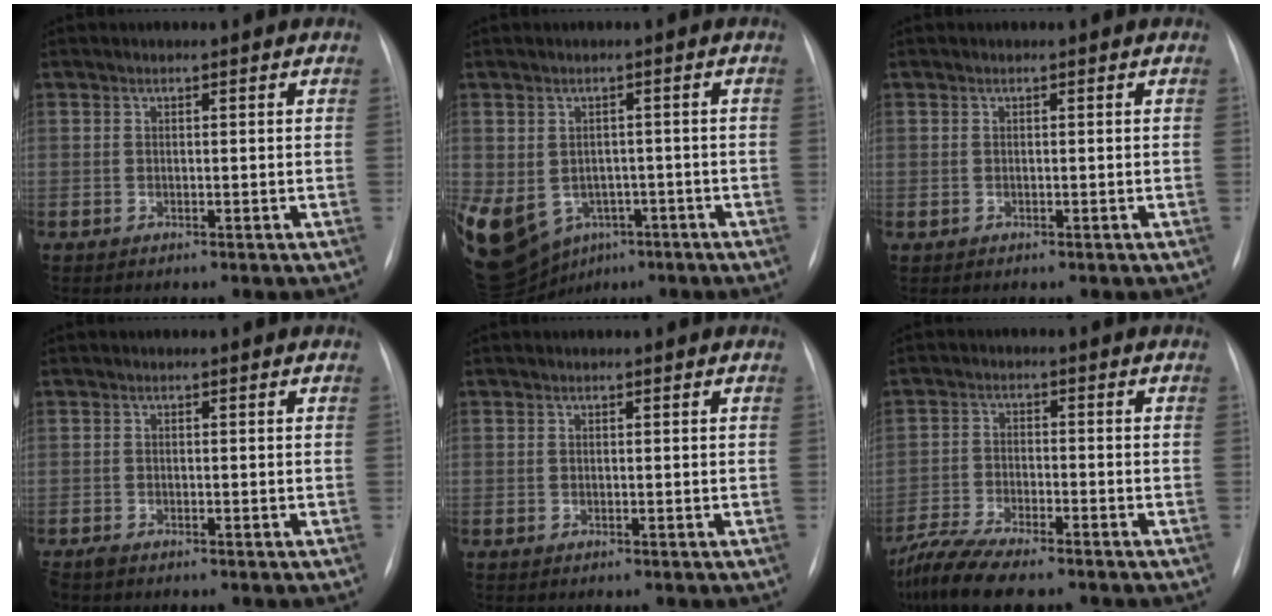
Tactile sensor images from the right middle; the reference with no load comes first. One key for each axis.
{"total": 24.3, "fx": -10.3, "fy": 18.8, "fz": 11.5, "tx": -0.360, "ty": -0.017, "tz": -0.139}
{"total": 0.0}
{"total": 1.4, "fx": -1.2, "fy": 0.4, "fz": 0.7, "tx": -0.016, "ty": -0.005, "tz": -0.019}
{"total": 0.0}
{"total": 9.3, "fx": -7.7, "fy": 1.4, "fz": 5.0, "tx": -0.097, "ty": -0.021, "tz": -0.134}